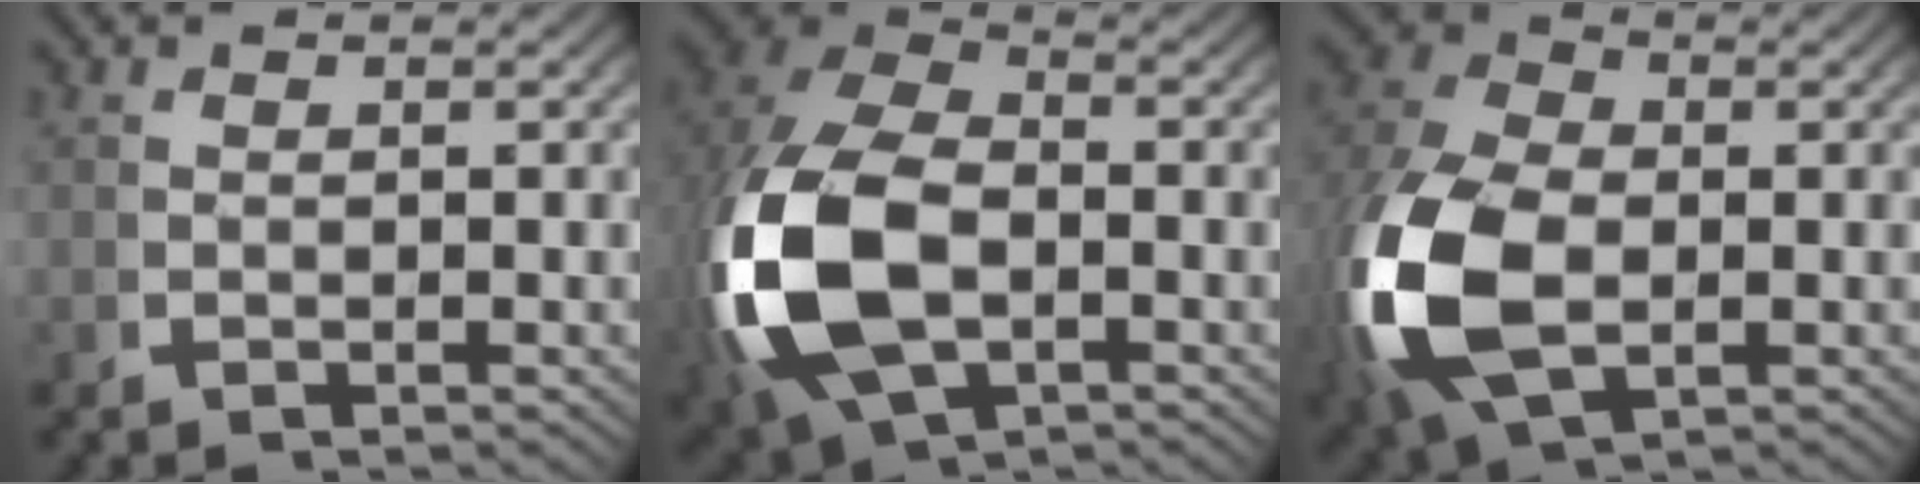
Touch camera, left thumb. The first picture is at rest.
{"total": 15.6, "force": [-2.1, 10.5, 11.3], "torque": [-0.305, -0.046, -0.011]}
{"total": 12.5, "force": [-1.4, 8.6, 9.0], "torque": [-0.250, -0.042, -0.002]}